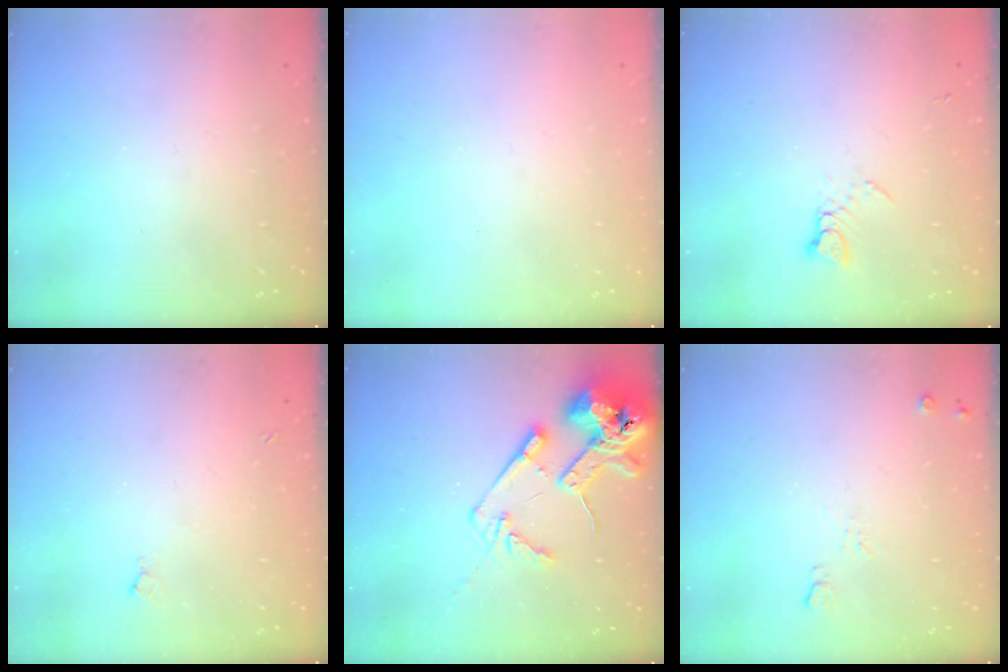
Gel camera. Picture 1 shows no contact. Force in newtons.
{"total": 0.0}
{"total": 2.5, "press": 2.5, "slide": 0.3}
{"total": 2.5, "press": 2.4, "slide": 0.6}
{"total": 16.2, "press": 16.1, "slide": 2.1}
{"total": 5.2, "press": 5.1, "slide": 1.1}